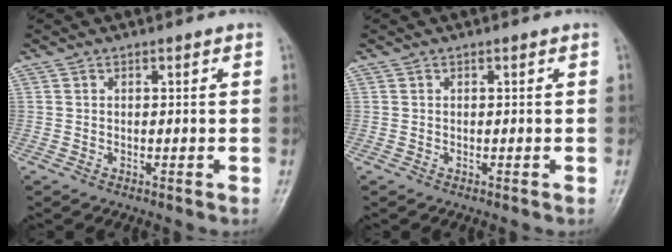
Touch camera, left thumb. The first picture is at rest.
{"total": 0.0}